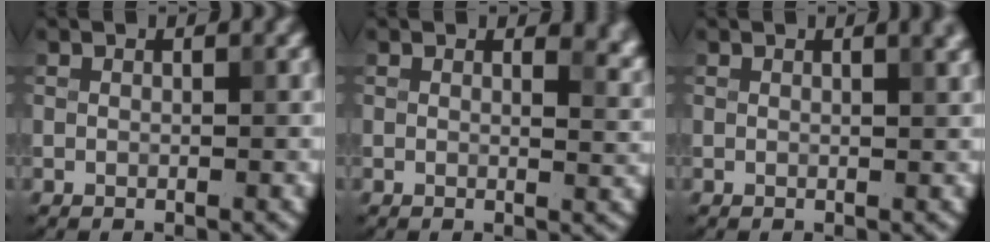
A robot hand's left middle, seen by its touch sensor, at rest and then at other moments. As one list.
[{"total": 2.5, "force": [1.7, 1.0, 1.5], "torque": [-0.014, -0.007, 0.023]}, {"total": 2.1, "force": [1.1, 0.8, 1.6], "torque": [-0.008, 0.005, 0.009]}]